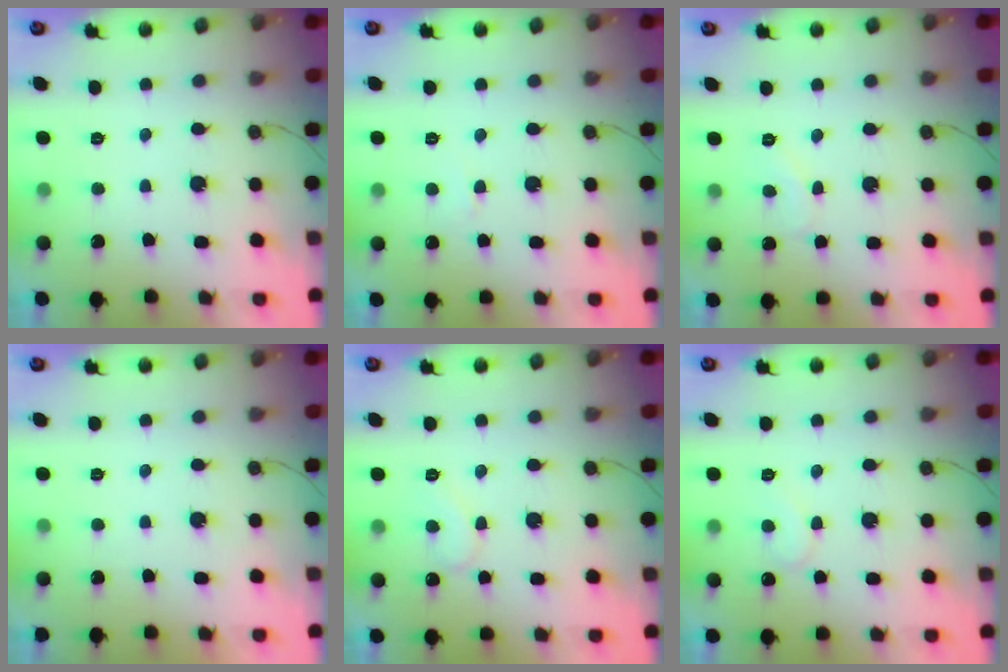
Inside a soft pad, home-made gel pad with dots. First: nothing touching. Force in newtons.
{"total": 2.6, "press": 2.6, "slide": 0.1}
{"total": 4.9, "press": 4.9, "slide": 0.5}
{"total": 1.8, "press": 1.8, "slide": 0.0}
{"total": 6.8, "press": 6.8, "slide": 0.6}
{"total": 5.5, "press": 5.5, "slide": 0.5}